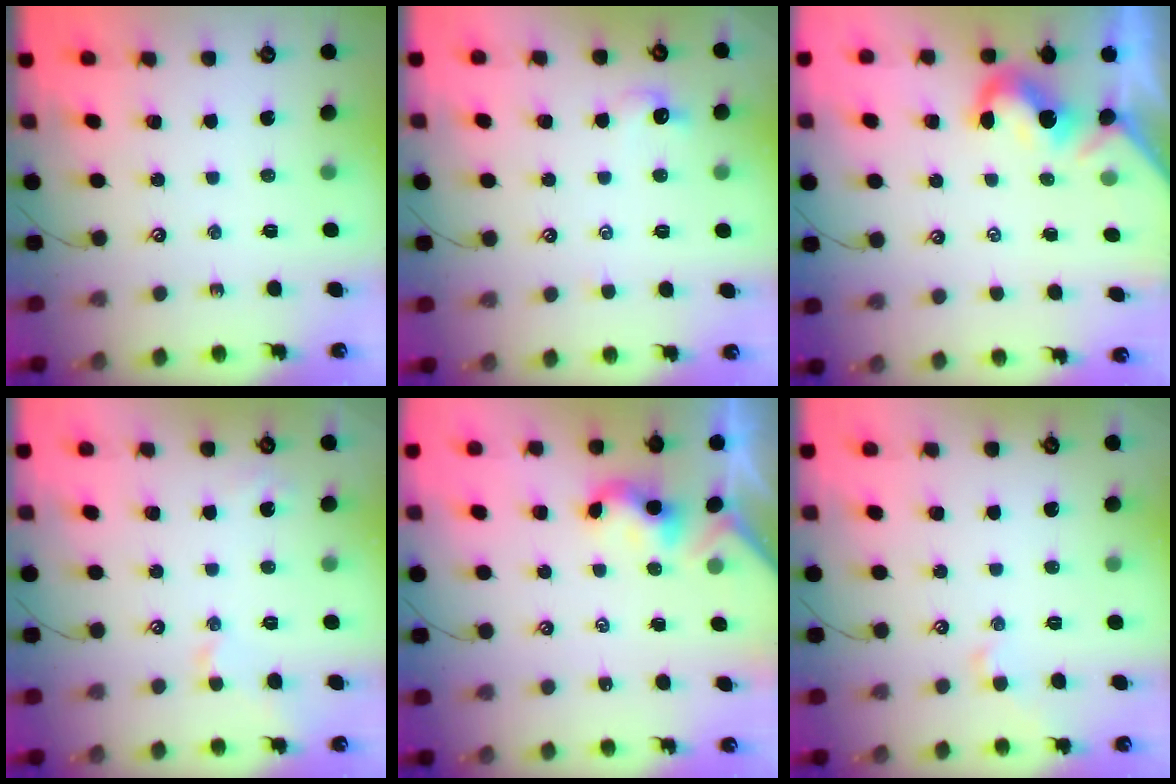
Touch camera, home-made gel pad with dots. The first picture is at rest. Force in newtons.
{"total": 0.7, "press": 0.2, "slide": 0.6}
{"total": 1.6, "press": 1.3, "slide": 0.8}
{"total": 2.1, "press": 2.0, "slide": 0.6}
{"total": 2.0, "press": 2.0, "slide": 0.2}
{"total": 0.8, "press": 0.8, "slide": 0.1}